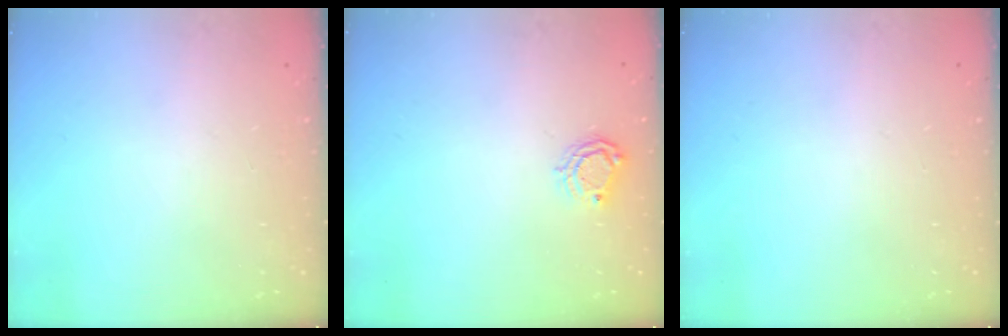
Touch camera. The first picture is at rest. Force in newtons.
{"total": 4.9, "press": 4.9, "slide": 0.5}
{"total": 0.0}